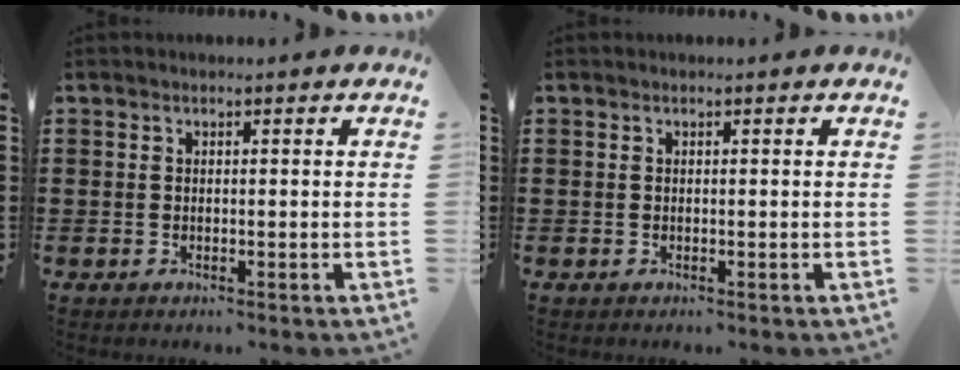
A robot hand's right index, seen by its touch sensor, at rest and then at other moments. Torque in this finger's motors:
{"motor_torque": [0.01, 0.01, 0.00, 0.00]}